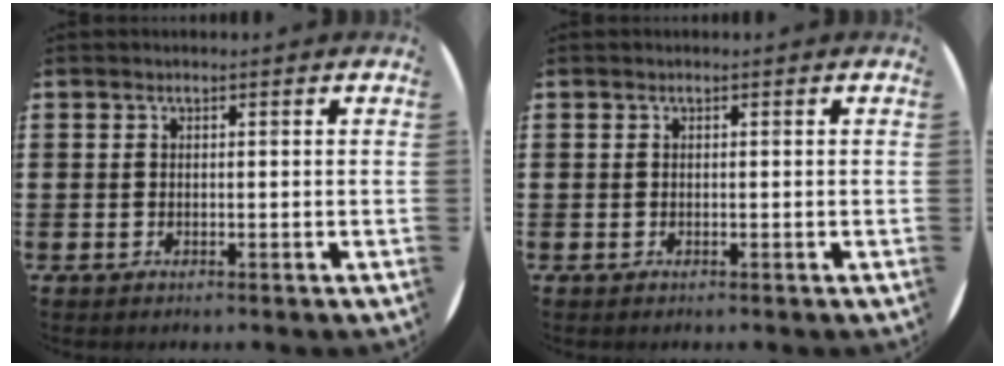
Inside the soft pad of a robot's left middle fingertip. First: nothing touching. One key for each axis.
{"total": 0.0}